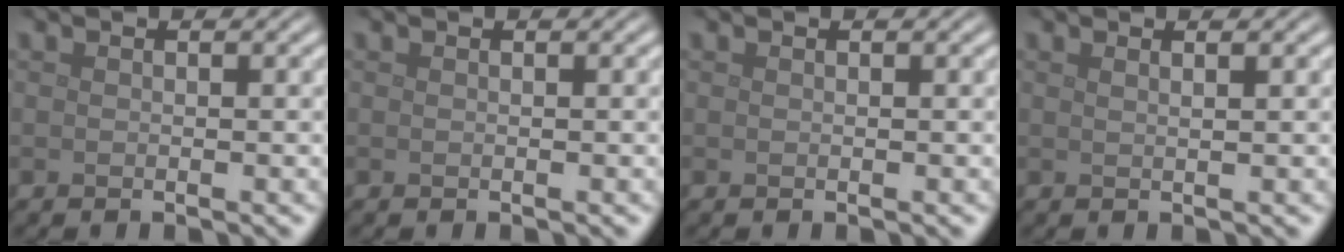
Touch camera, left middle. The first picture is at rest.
{"total": 0.0}
{"total": 0.0}
{"total": 1.5, "force": [0.8, 0.6, 1.1], "torque": [-0.001, -0.001, -0.001]}